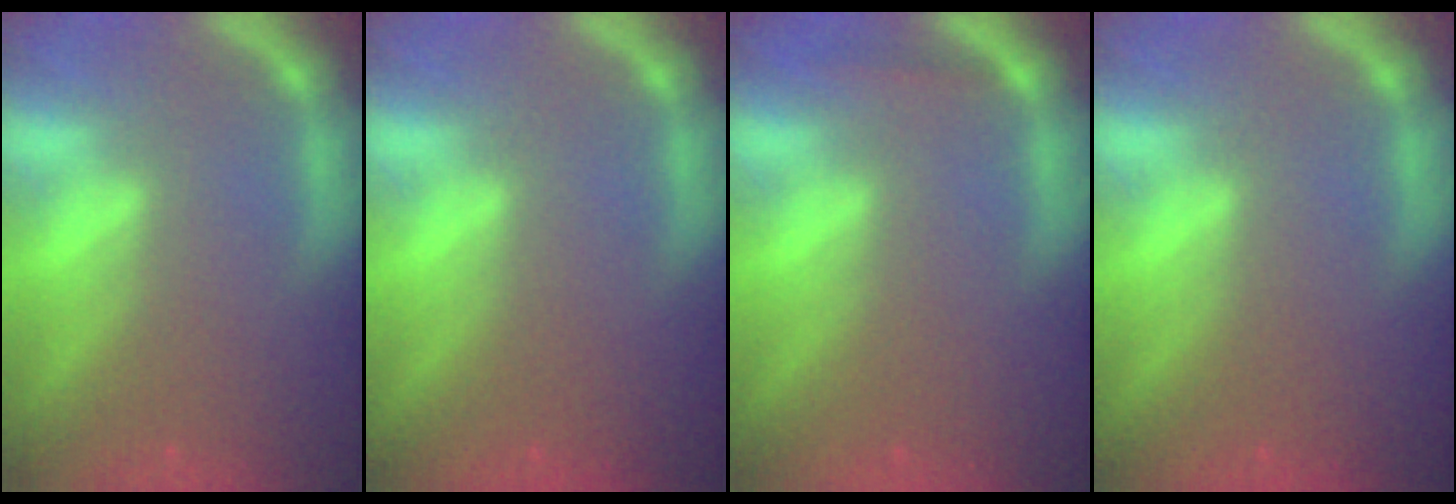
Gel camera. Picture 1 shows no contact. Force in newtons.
{"total": 0.0}
{"total": 0.9}
{"total": 0.0}